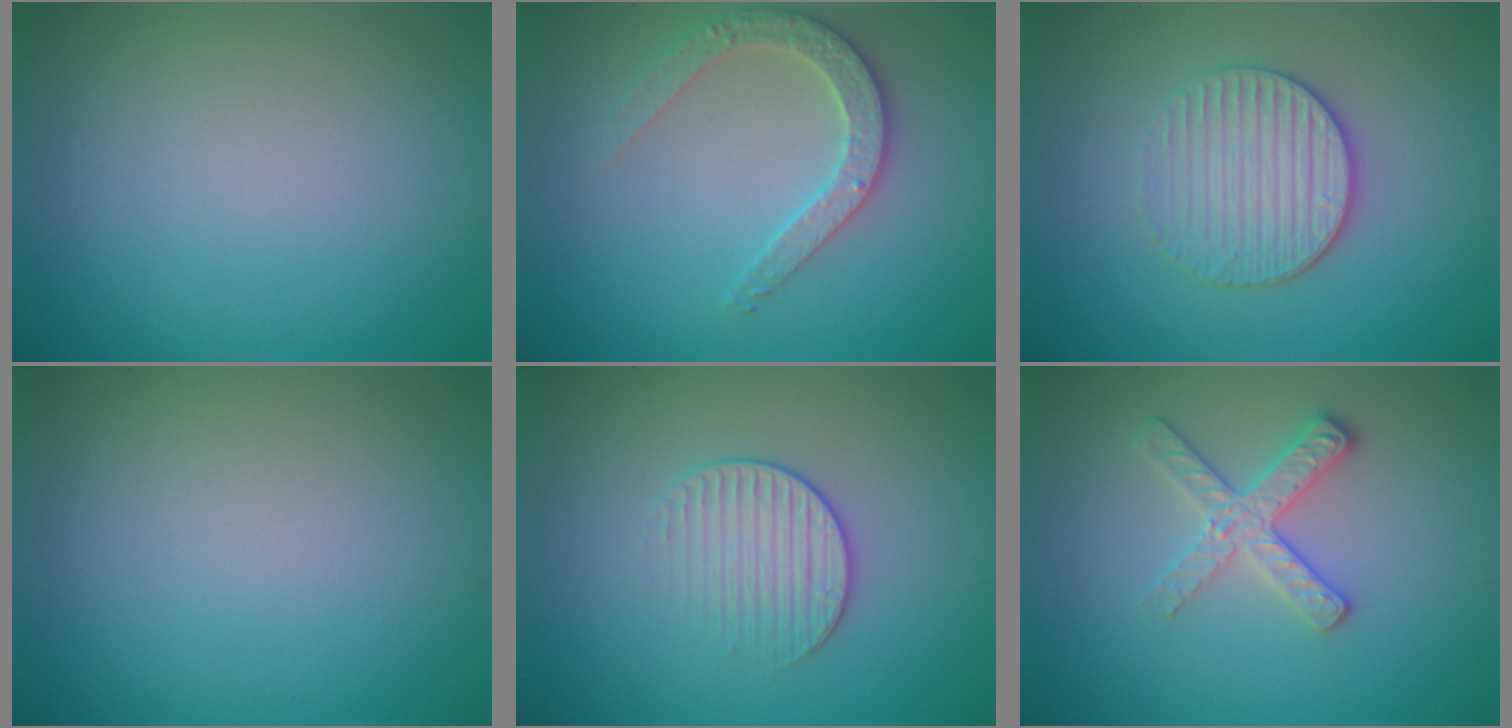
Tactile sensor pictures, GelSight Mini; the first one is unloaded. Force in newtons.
{"total": 2.8, "press": 2.7, "slide": 0.5}
{"total": 3.5, "press": 3.2, "slide": 1.4}
{"total": 0.0}
{"total": 2.0, "press": 1.4, "slide": 1.4}
{"total": 2.6, "press": 2.4, "slide": 0.9}